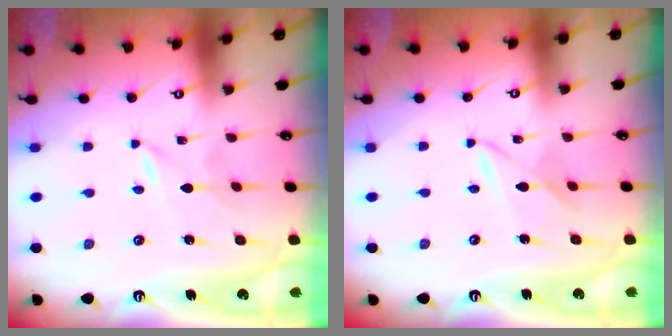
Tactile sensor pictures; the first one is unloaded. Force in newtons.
{"total": 5.3, "press": 5.3, "slide": 0.5}